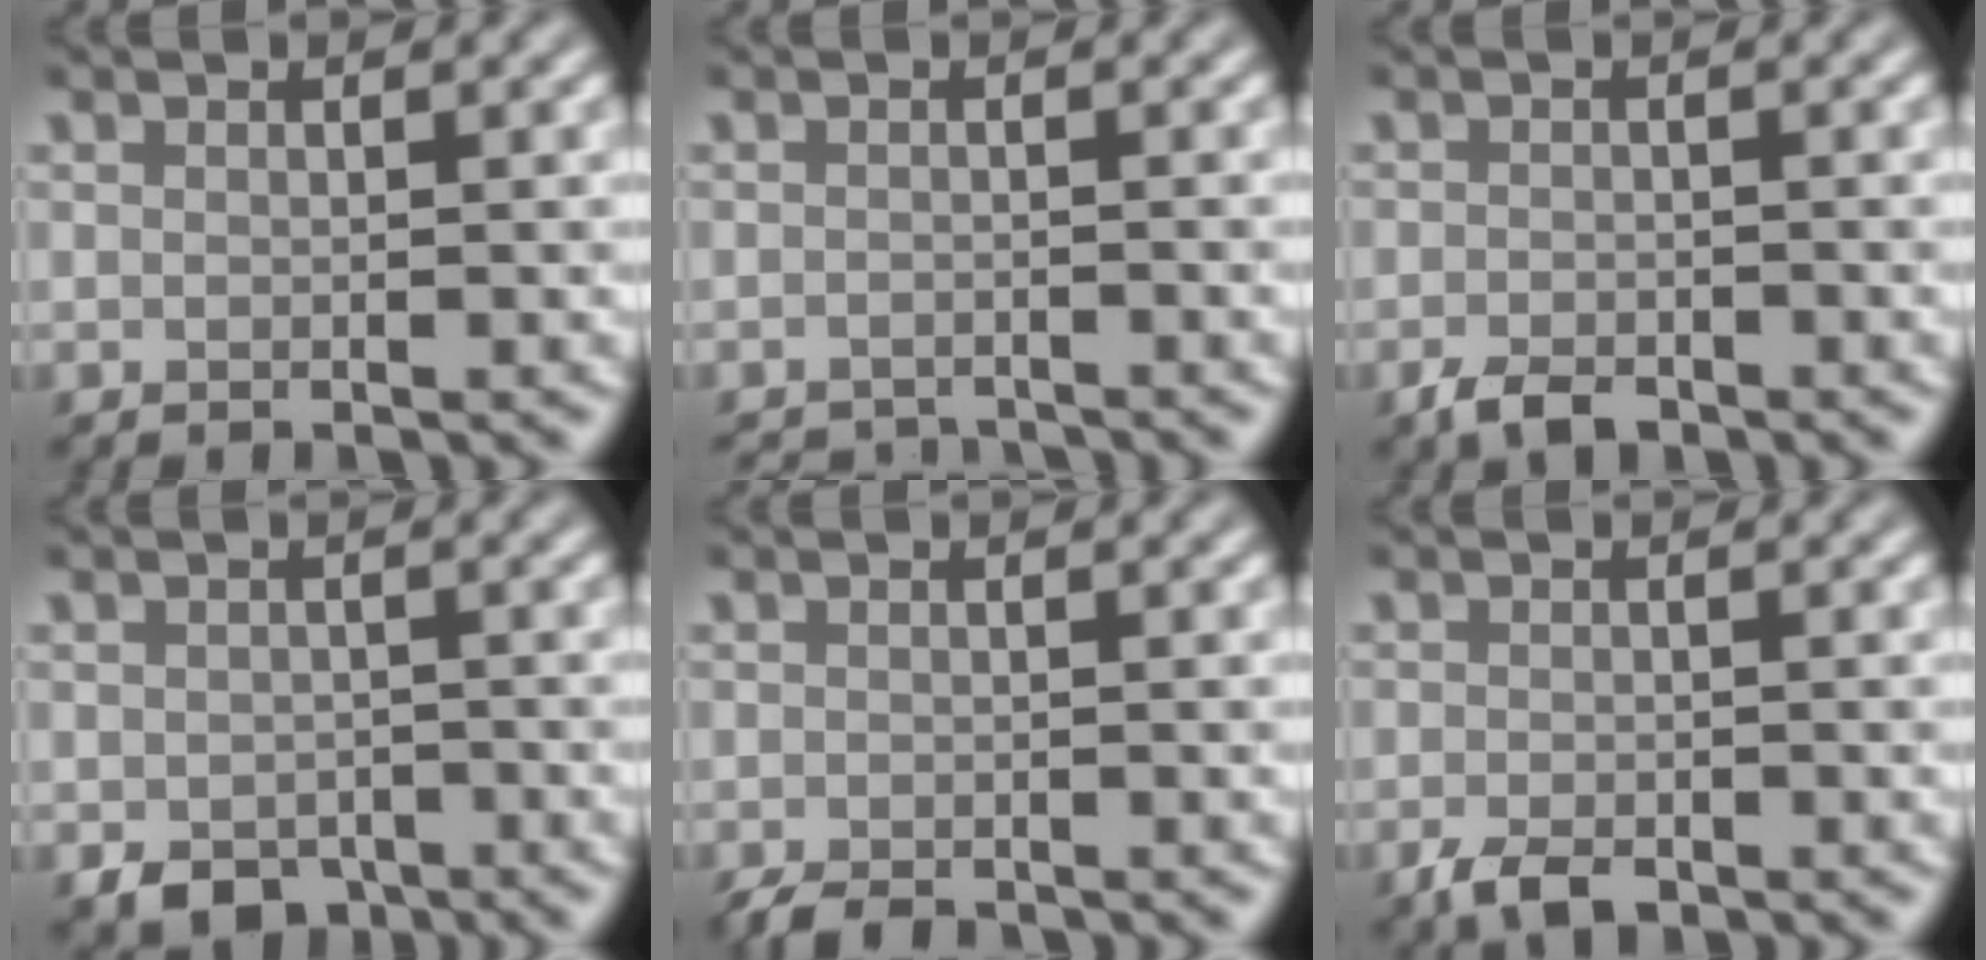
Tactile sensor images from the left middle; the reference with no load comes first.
{"total": 3.4, "force": [-3.3, 0.4, 0.4], "torque": [-0.009, -0.009, -0.051]}
{"total": 2.1, "force": [-1.5, 1.0, 1.1], "torque": [-0.024, -0.002, -0.030]}
{"total": 3.0, "force": [-1.6, 2.2, 1.4], "torque": [-0.019, -0.009, -0.030]}
{"total": 1.9, "force": [-1.7, 0.5, 0.7], "torque": [-0.011, -0.003, -0.029]}
{"total": 2.3, "force": [-1.5, 1.1, 1.4], "torque": [-0.030, -0.005, -0.029]}